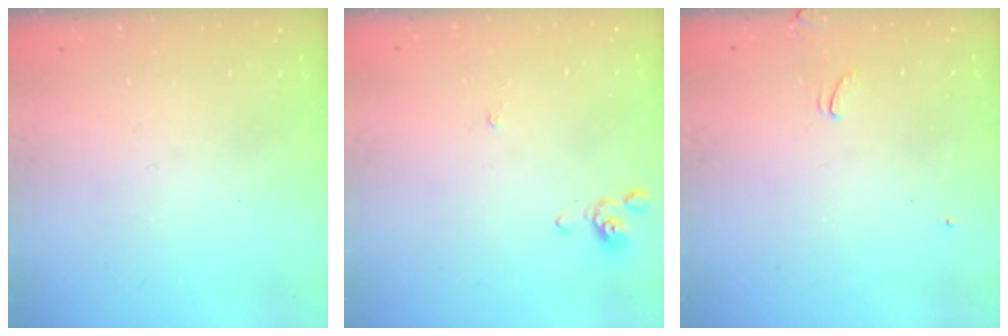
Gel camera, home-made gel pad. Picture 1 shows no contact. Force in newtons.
{"total": 0.0}
{"total": 2.0, "press": 2.0, "slide": 0.4}